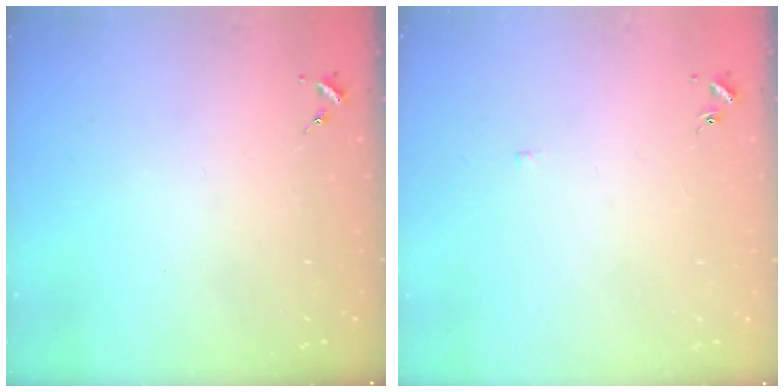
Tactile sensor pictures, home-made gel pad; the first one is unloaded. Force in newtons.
{"total": 2.0, "press": 1.9, "slide": 0.4}